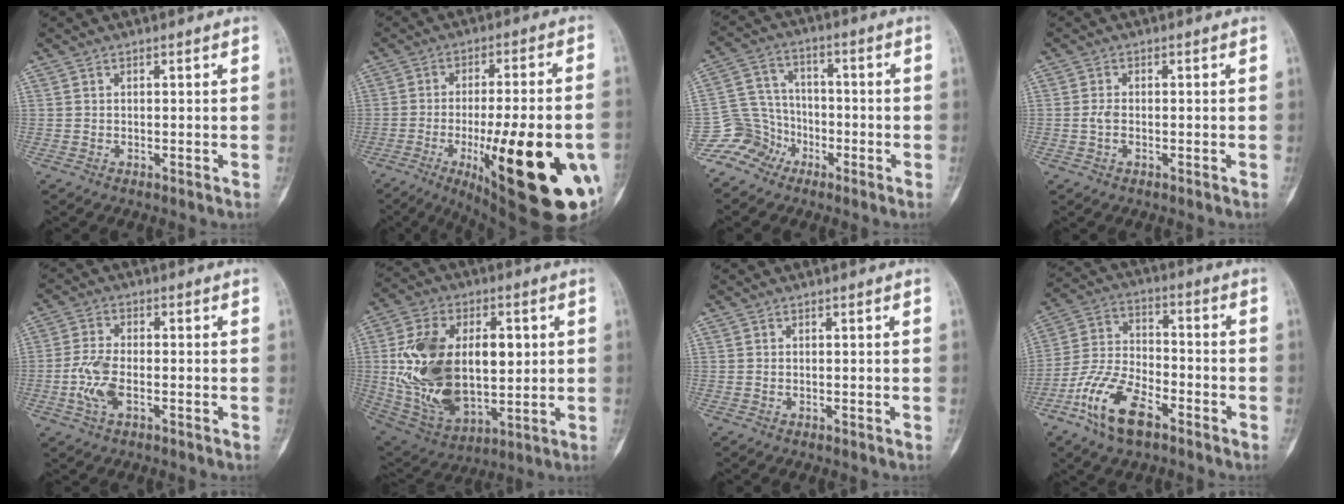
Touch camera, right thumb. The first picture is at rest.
{"total": 29.0, "force": [-9.0, 8.0, 26.3], "torque": [-0.323, -0.006, -0.109]}
{"total": 8.5, "force": [-5.3, 6.6, 0.6], "torque": [0.022, 0.057, -0.113]}
{"total": 2.1, "force": [-0.4, 1.2, 1.6], "torque": [-0.038, 0.006, -0.010]}
{"total": 6.7, "force": [-1.9, 3.3, 5.6], "torque": [-0.126, 0.012, -0.037]}
{"total": 25.0, "force": [2.1, 15.0, 19.9], "torque": [-0.348, -0.008, 0.055]}
{"total": 0.0}
{"total": 13.7, "force": [-7.5, 6.5, 9.5], "torque": [-0.186, 0.035, -0.147]}